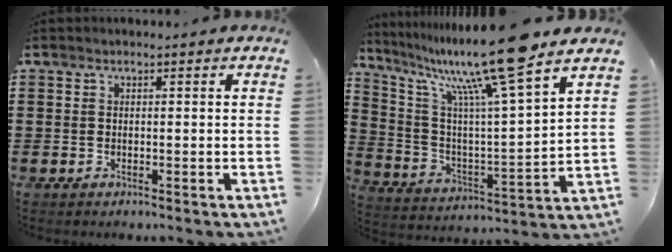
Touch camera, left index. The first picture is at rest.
{"total": 16.0, "force": [11.9, 0.1, 10.7], "torque": [-0.214, -0.069, 0.185]}